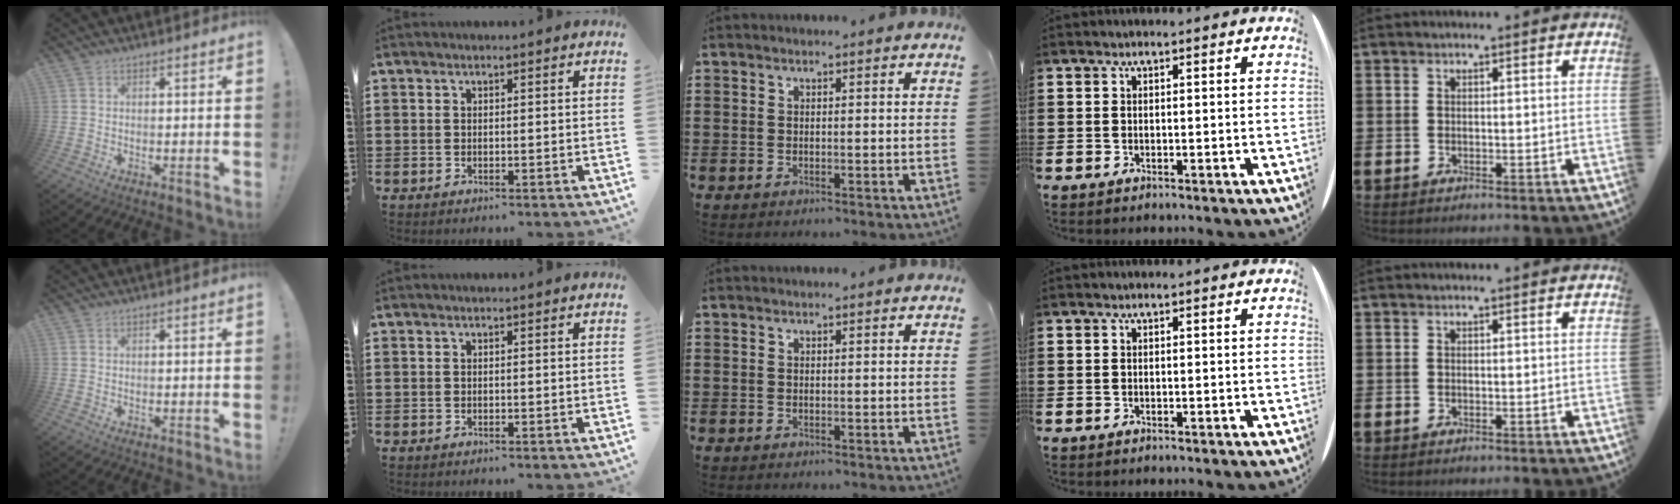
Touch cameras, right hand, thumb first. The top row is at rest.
{}